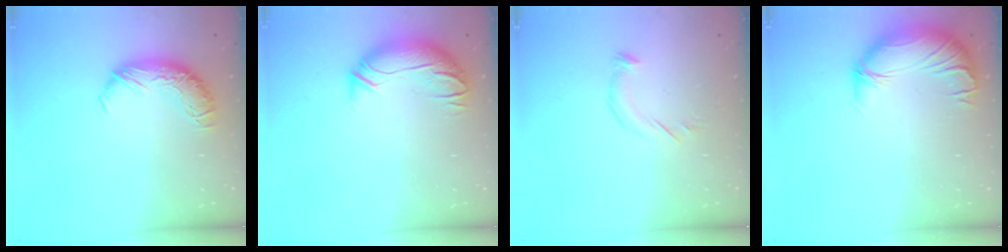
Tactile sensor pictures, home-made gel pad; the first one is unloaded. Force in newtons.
{"total": 3.2, "press": 1.5, "slide": 2.8}
{"total": 4.4, "press": 4.3, "slide": 0.7}
{"total": 3.5, "press": 2.8, "slide": 2.1}